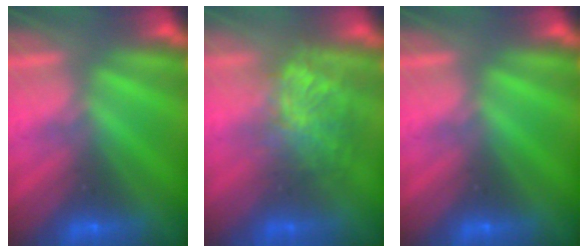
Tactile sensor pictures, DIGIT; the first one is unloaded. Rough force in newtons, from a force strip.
{"total": 3.4}
{"total": 0.0}